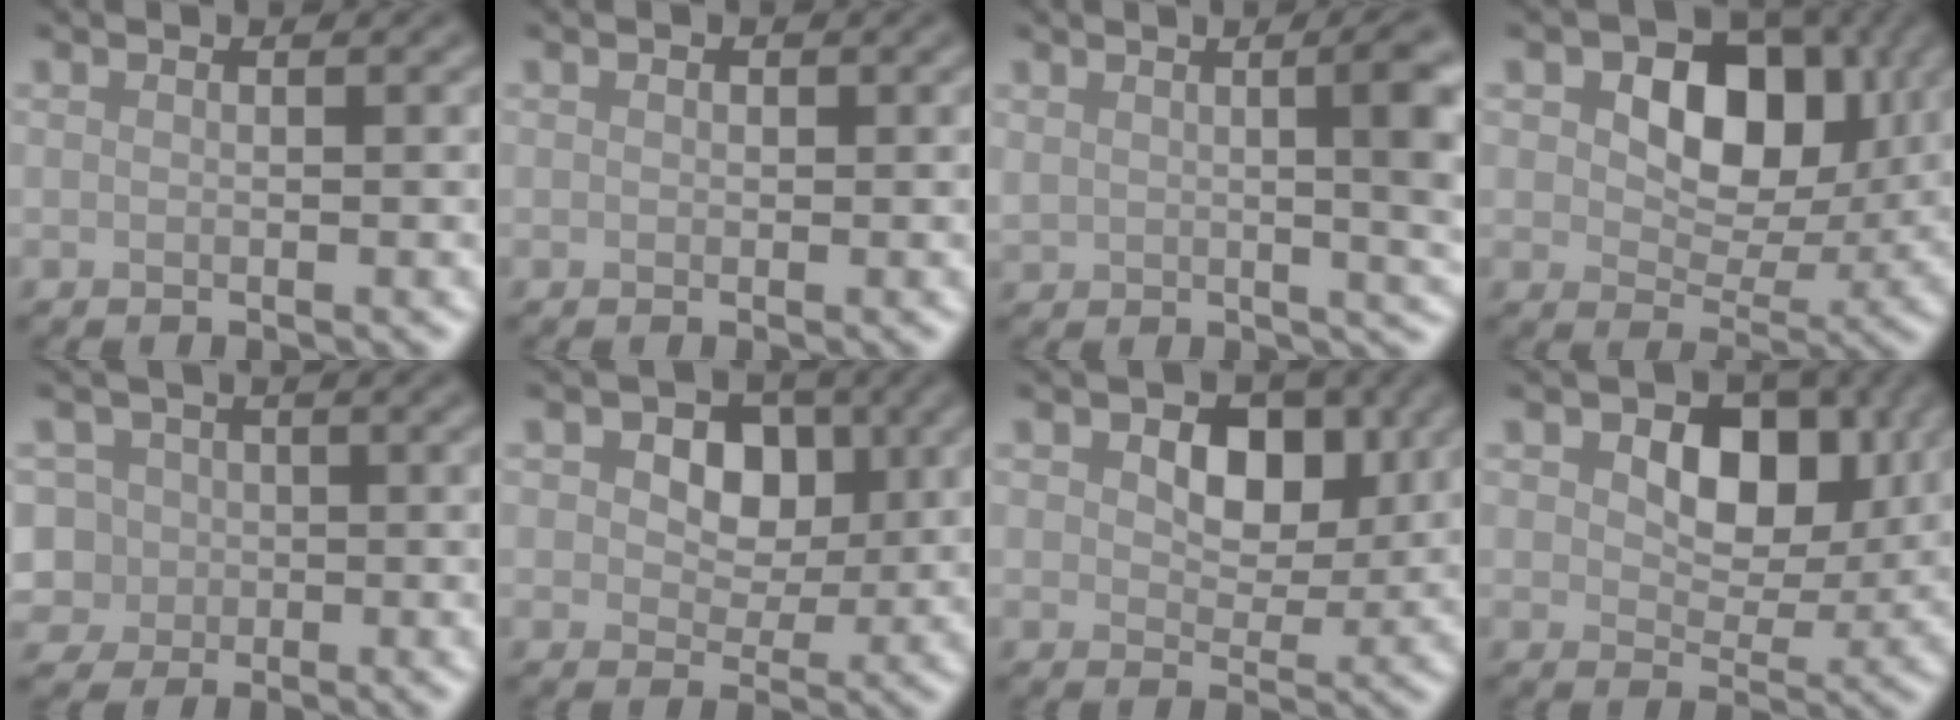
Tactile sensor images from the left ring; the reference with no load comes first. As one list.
[{"total": 0.5, "force": [-0.1, -0.2, -0.5], "torque": [0.000, 0.000, 0.008]}, {"total": 7.2, "force": [1.4, 2.7, 6.5], "torque": [-0.054, 0.017, 0.026]}, {"total": 7.4, "force": [1.9, 5.0, 5.1], "torque": [-0.086, -0.002, 0.035]}, {"total": 4.0, "force": [-0.3, 3.9, 0.7], "torque": [-0.016, 0.031, -0.011]}, {"total": 4.2, "force": [1.0, 3.2, 2.6], "torque": [-0.054, -0.001, 0.010]}, {"total": 4.2, "force": [1.2, 2.9, 2.9], "torque": [-0.058, -0.004, 0.023]}, {"total": 5.8, "force": [1.5, 3.9, 3.9], "torque": [-0.075, -0.005, 0.029]}]